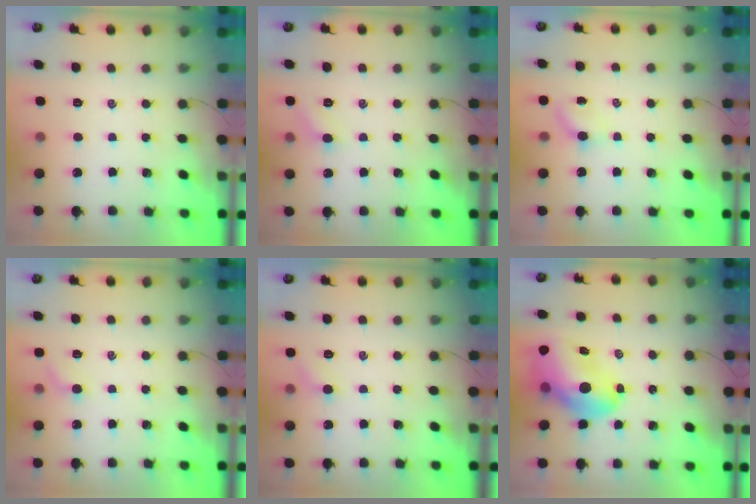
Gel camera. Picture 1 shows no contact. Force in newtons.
{"total": 5.6, "press": 5.4, "slide": 1.6}
{"total": 2.8, "press": 2.7, "slide": 0.9}
{"total": 4.4, "press": 4.3, "slide": 1.0}
{"total": 5.9, "press": 5.6, "slide": 2.0}
{"total": 12.6, "press": 12.1, "slide": 3.4}